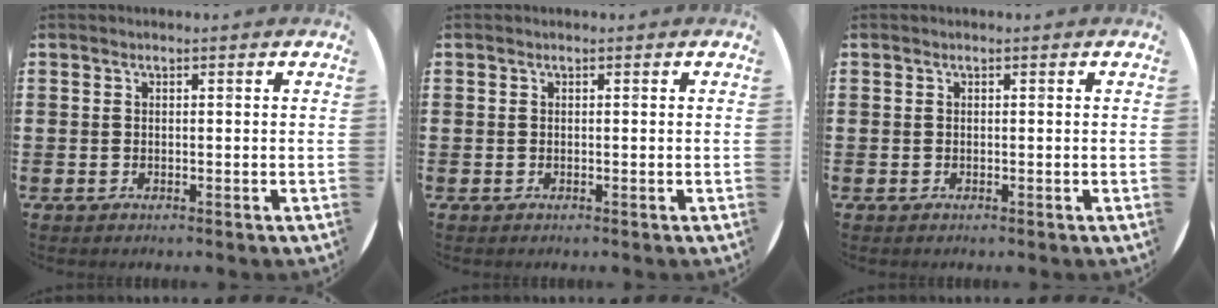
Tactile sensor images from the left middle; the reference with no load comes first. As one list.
[{"total": 0.0}, {"total": 0.0}]